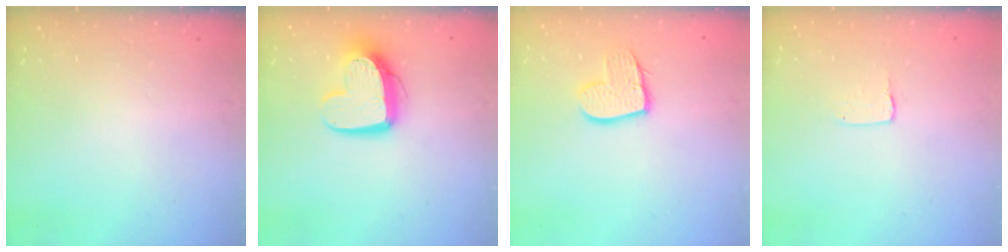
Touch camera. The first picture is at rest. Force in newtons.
{"total": 12.9, "press": 12.8, "slide": 1.1}
{"total": 10.7, "press": 10.6, "slide": 0.8}
{"total": 2.0, "press": 2.0, "slide": 0.2}